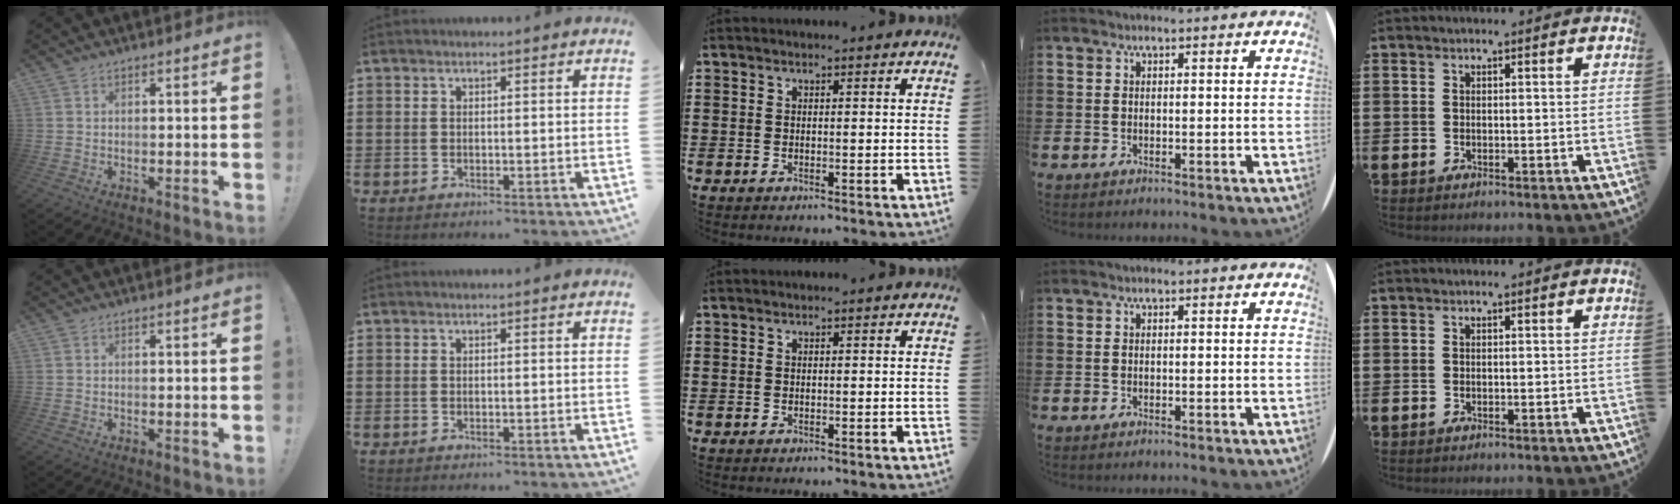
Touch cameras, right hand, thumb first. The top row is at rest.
{}